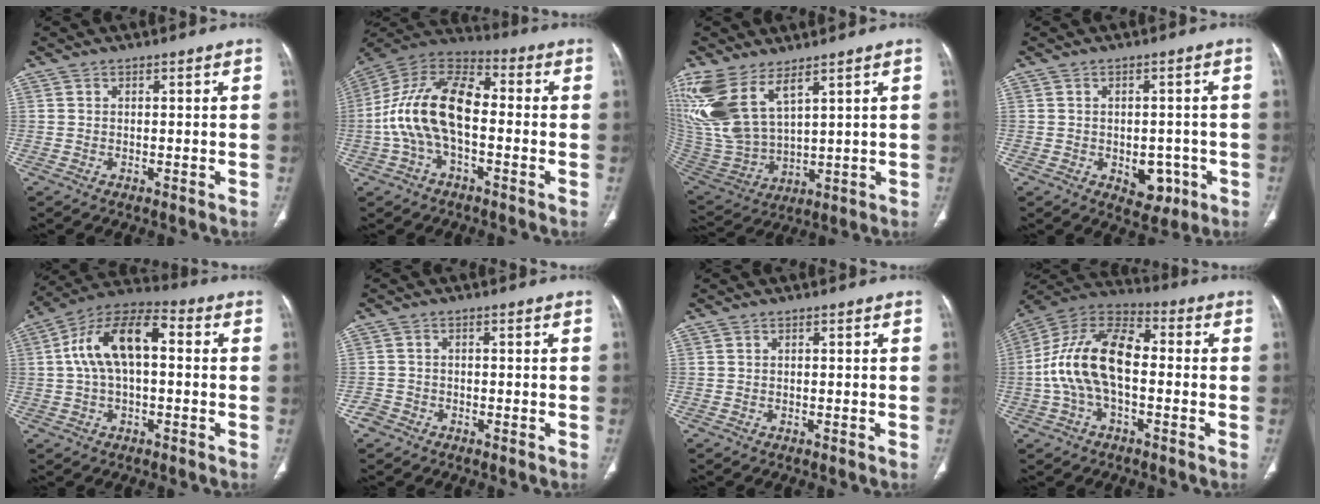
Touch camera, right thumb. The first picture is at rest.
{"total": 16.6, "force": [-2.0, 9.1, 13.8], "torque": [-0.265, 0.044, -0.045]}
{"total": 16.2, "force": [8.9, 7.3, 11.3], "torque": [-0.252, -0.036, 0.203]}
{"total": 5.8, "force": [-1.8, 4.1, 3.8], "torque": [-0.020, 0.008, -0.013]}
{"total": 13.8, "force": [1.5, 7.2, 11.7], "torque": [-0.215, 0.041, 0.017]}
{"total": 2.0, "force": [-1.4, 1.5, 0.2], "torque": [-0.005, 0.008, -0.030]}
{"total": 0.0}
{"total": 16.1, "force": [-1.3, 8.9, 13.4], "torque": [-0.259, 0.044, -0.033]}